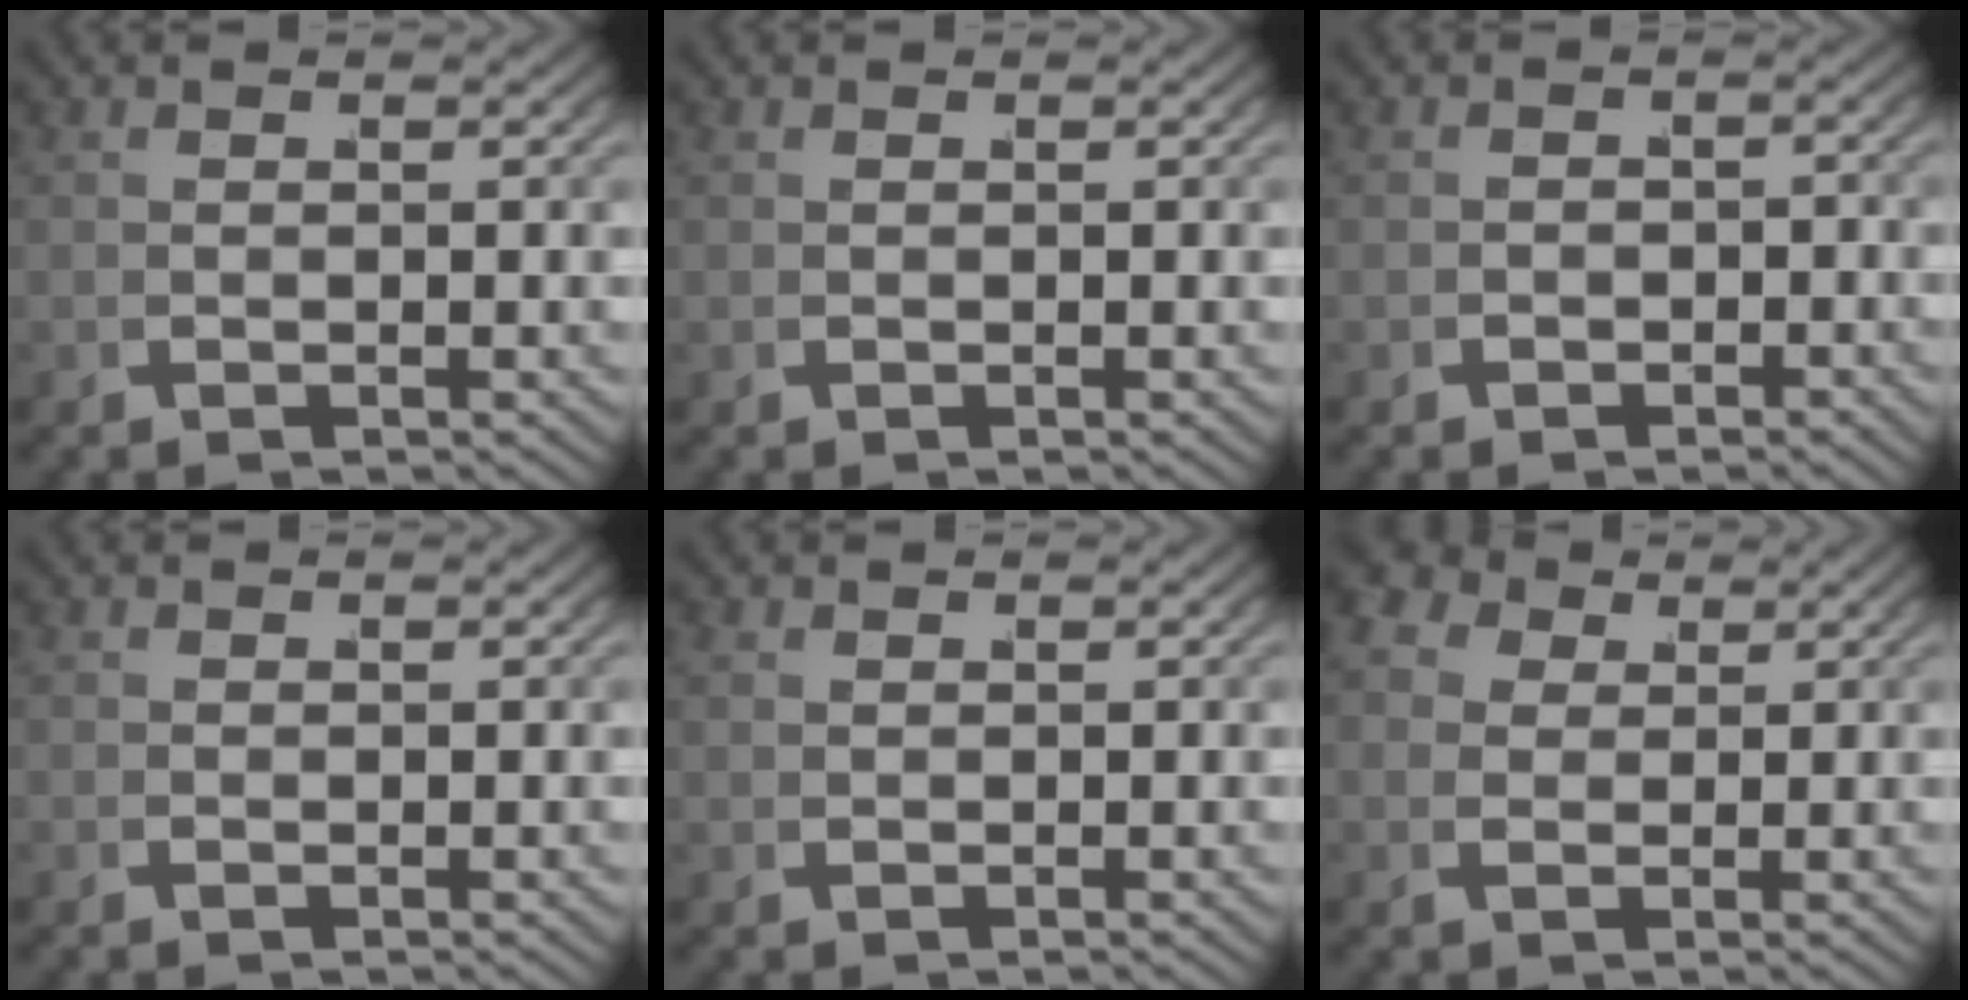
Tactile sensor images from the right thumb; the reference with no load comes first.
{"total": 0.0}
{"total": 1.4, "force": [-1.2, 0.7, 0.2], "torque": [0.007, -0.005, -0.022]}
{"total": 0.0}
{"total": 0.6, "force": [0.6, -0.2, -0.1], "torque": [0.004, 0.001, 0.015]}
{"total": 4.4, "force": [2.1, 3.4, 1.9], "torque": [-0.037, -0.005, 0.031]}